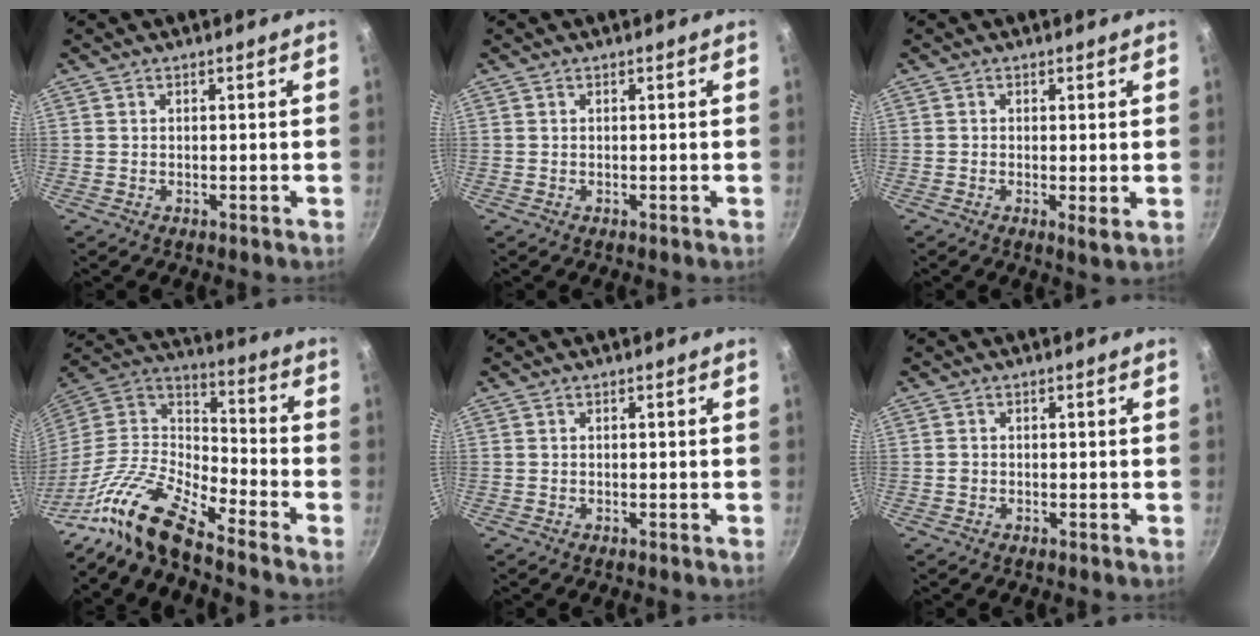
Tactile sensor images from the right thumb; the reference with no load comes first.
{"total": 0.0}
{"total": 2.0, "force": [0.0, 0.6, 1.9], "torque": [-0.032, -0.010, -0.002]}
{"total": 16.1, "force": [-12.4, 4.7, 9.1], "torque": [-0.155, 0.072, -0.264]}
{"total": 0.0}
{"total": 0.6, "force": [-0.1, 0.6, 0.2], "torque": [-0.002, 0.002, -0.004]}